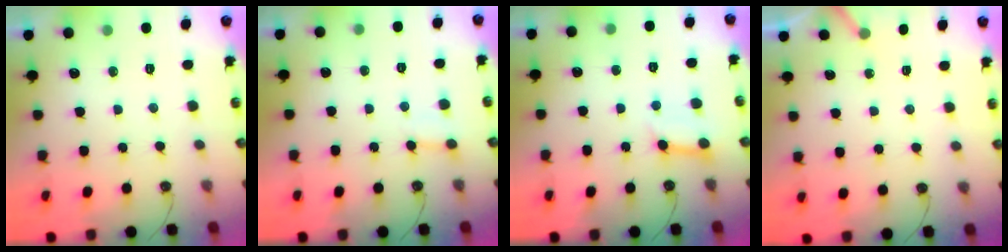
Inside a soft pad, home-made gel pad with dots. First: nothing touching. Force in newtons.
{"total": 3.6, "press": 3.5, "slide": 0.8}
{"total": 3.7, "press": 3.7, "slide": 0.4}
{"total": 2.5, "press": 2.5, "slide": 0.1}